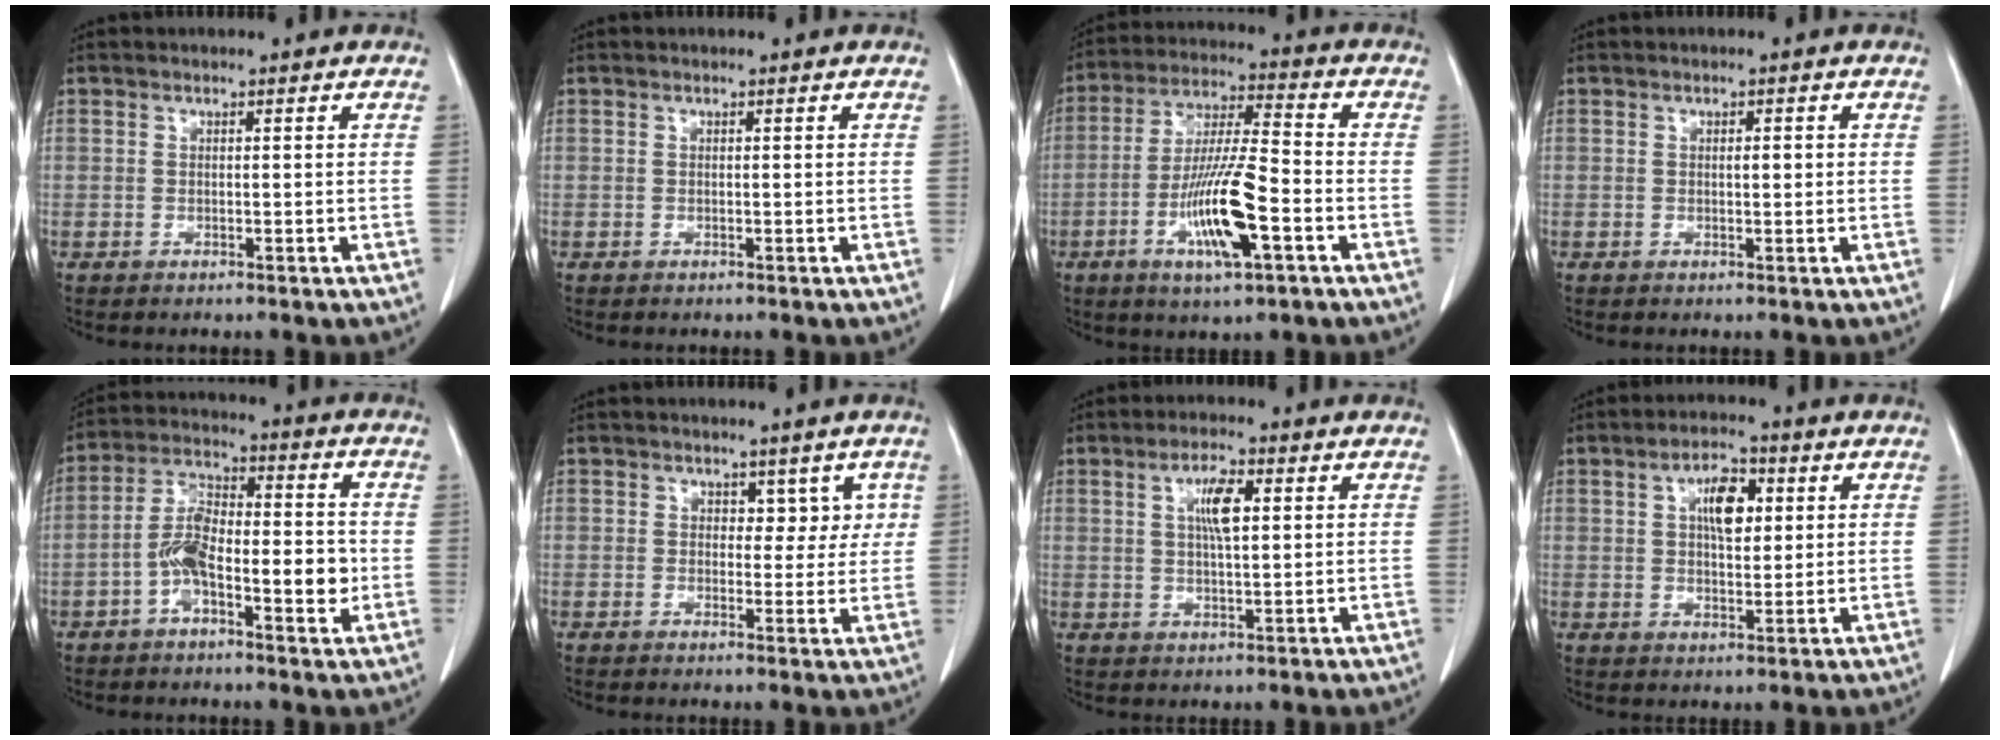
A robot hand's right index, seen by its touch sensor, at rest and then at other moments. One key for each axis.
{"total": 0.0}
{"total": 12.9, "fx": -4.6, "fy": 1.6, "fz": 11.9, "tx": -0.229, "ty": -0.008, "tz": -0.080}
{"total": 1.1, "fx": 0.1, "fy": 0.4, "fz": 1.0, "tx": -0.014, "ty": 0.001, "tz": 0.003}
{"total": 10.7, "fx": -2.6, "fy": 4.0, "fz": 9.6, "tx": -0.173, "ty": 0.027, "tz": -0.047}
{"total": 3.5, "fx": 1.5, "fy": 2.5, "fz": 2.0, "tx": -0.003, "ty": 0.005, "tz": 0.017}
{"total": 5.2, "fx": 1.5, "fy": 1.2, "fz": 4.8, "tx": -0.091, "ty": 0.003, "tz": 0.029}
{"total": 6.3, "fx": 1.9, "fy": 2.8, "fz": 5.3, "tx": -0.091, "ty": 0.009, "tz": 0.032}